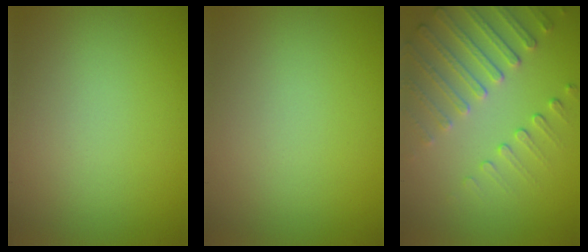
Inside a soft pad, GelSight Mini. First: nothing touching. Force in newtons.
{"total": 0.0}
{"total": 4.7, "press": 3.6, "slide": 2.9}